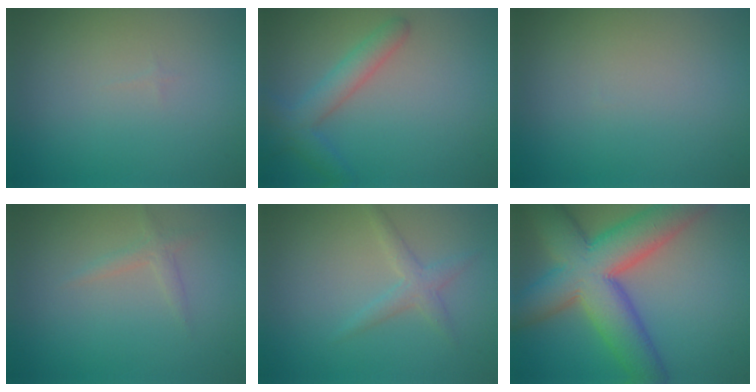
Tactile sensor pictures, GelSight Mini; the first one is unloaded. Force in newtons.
{"total": 3.0, "press": 3.0, "slide": 0.2}
{"total": 0.0}
{"total": 1.2, "press": 1.2, "slide": 0.1}
{"total": 1.9, "press": 1.9, "slide": 0.0}
{"total": 11.4, "press": 11.4, "slide": 0.6}